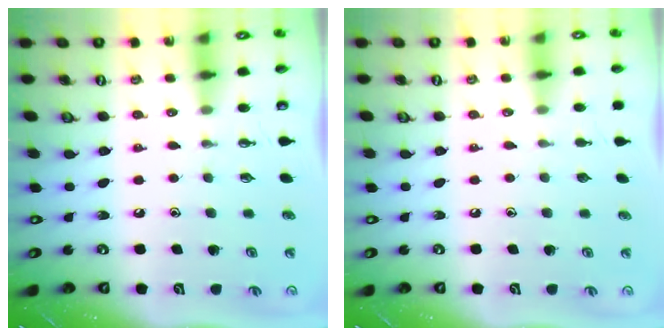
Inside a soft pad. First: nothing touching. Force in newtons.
{"total": 0.0}